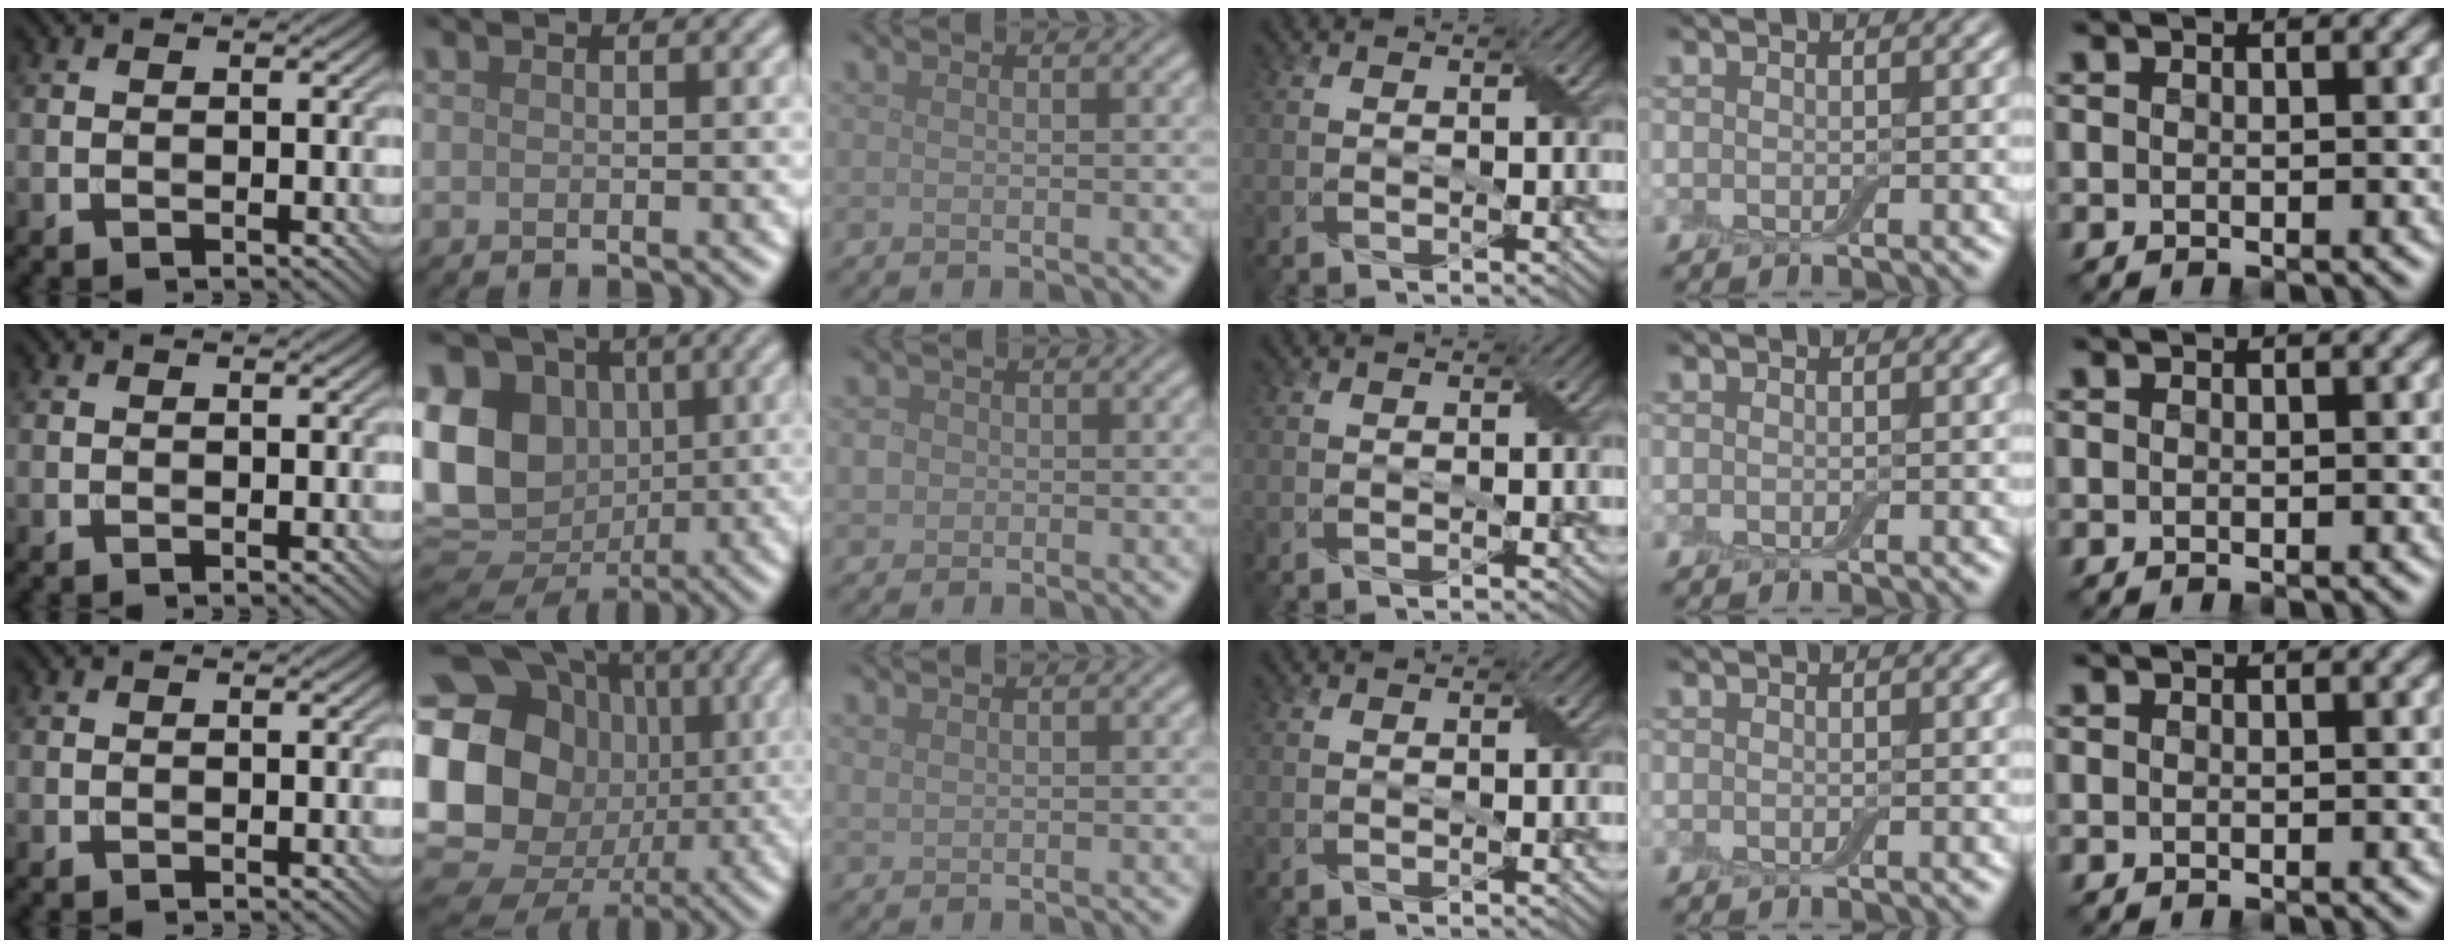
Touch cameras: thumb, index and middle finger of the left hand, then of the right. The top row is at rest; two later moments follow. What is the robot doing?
{"motion": "fold", "object": "aluminum foil"}